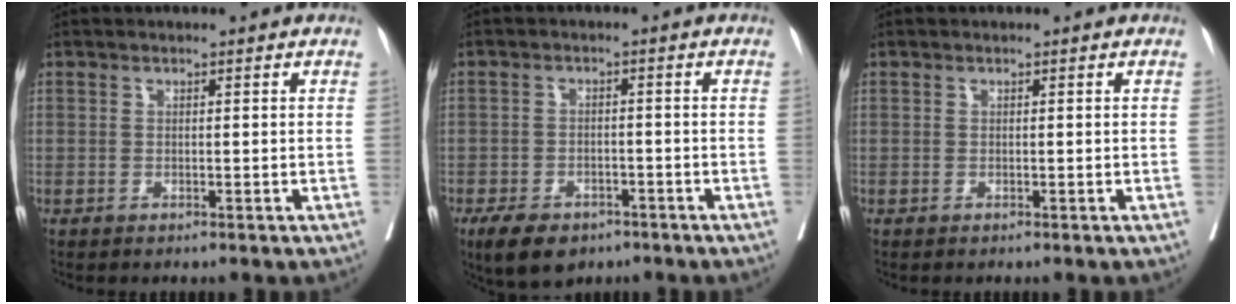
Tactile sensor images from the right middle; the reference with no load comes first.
{"total": 7.7, "force": [-5.4, 4.1, 3.8], "torque": [-0.066, -0.005, -0.081]}
{"total": 0.0}